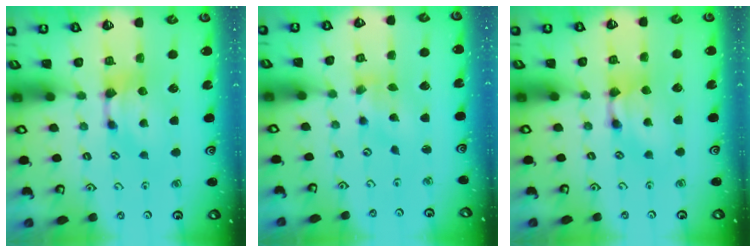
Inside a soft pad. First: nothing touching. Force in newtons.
{"total": 1.8, "press": 1.6, "slide": 0.9}
{"total": 1.3, "press": 1.3, "slide": 0.1}